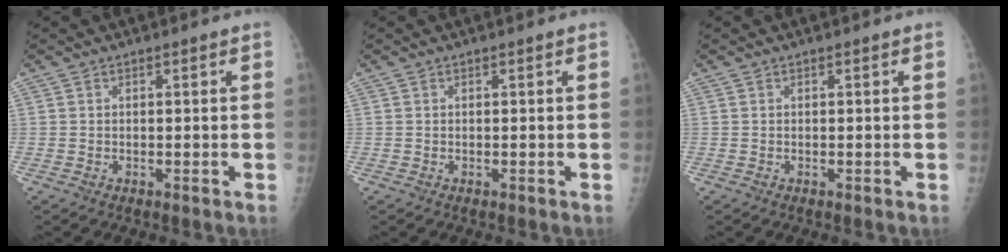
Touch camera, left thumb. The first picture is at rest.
{"total": 0.0}
{"total": 0.0}